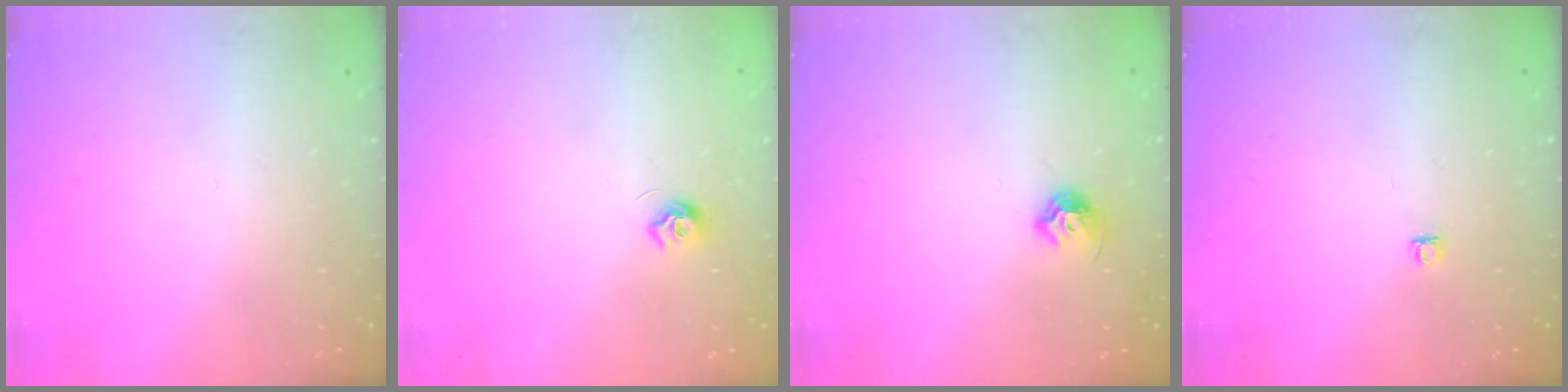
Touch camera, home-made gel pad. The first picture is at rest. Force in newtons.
{"total": 6.4, "press": 6.3, "slide": 0.6}
{"total": 7.0, "press": 6.9, "slide": 0.8}
{"total": 3.8, "press": 3.8, "slide": 0.5}